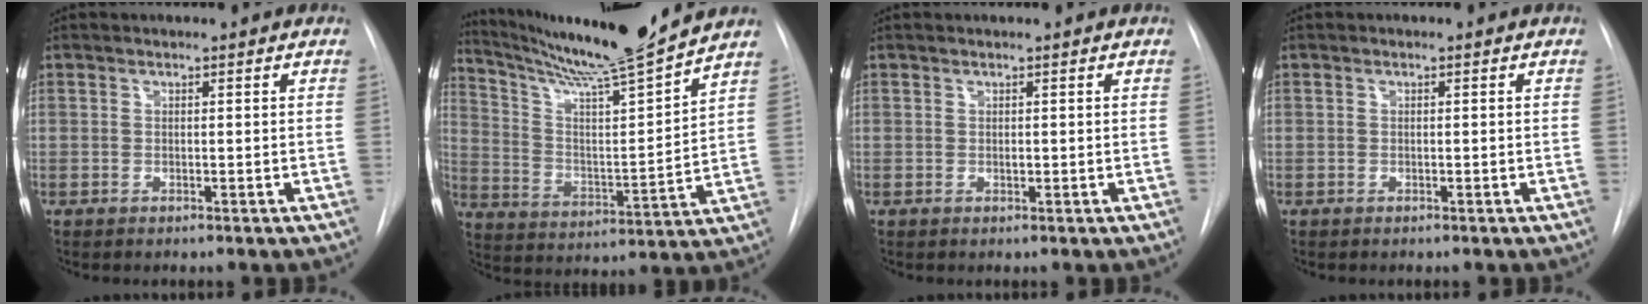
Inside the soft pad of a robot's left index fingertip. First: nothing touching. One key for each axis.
{"total": 17.3, "fx": 15.7, "fy": -2.0, "fz": 7.2, "tx": -0.130, "ty": -0.031, "tz": 0.254}
{"total": 0.9, "fx": 0.6, "fy": 0.3, "fz": 0.6, "tx": -0.009, "ty": 0.004, "tz": 0.011}
{"total": 0.0}